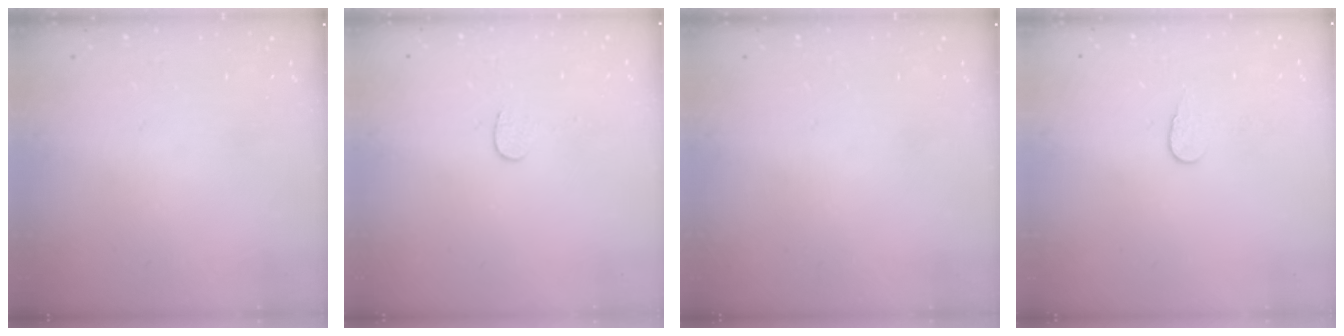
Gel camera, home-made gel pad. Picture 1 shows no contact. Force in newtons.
{"total": 4.7, "press": 4.7, "slide": 0.4}
{"total": 0.0}
{"total": 5.3, "press": 5.3, "slide": 0.5}